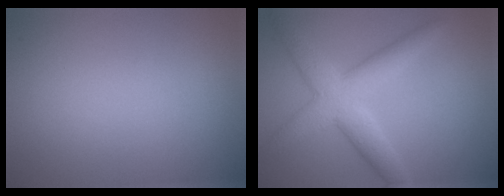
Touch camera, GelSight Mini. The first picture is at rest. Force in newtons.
{"total": 5.2, "press": 5.2, "slide": 0.2}